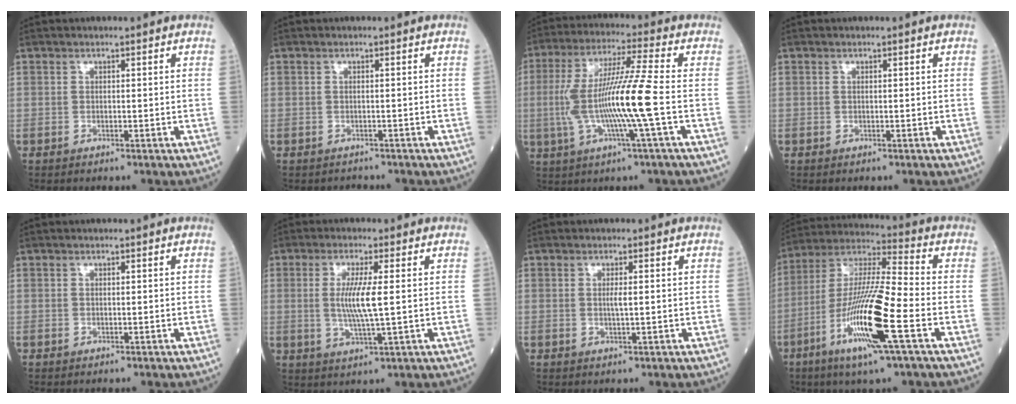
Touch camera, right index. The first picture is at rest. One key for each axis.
{"total": 0.8, "fx": -0.7, "fy": 0.2, "fz": 0.1, "tx": -0.005, "ty": -0.002, "tz": -0.010}
{"total": 12.4, "fx": -1.7, "fy": -0.9, "fz": 12.3, "tx": -0.245, "ty": 0.003, "tz": -0.033}
{"total": 0.0}
{"total": 0.0}
{"total": 6.4, "fx": 0.5, "fy": 0.0, "fz": 6.3, "tx": -0.131, "ty": -0.011, "tz": 0.010}
{"total": 1.6, "fx": 0.1, "fy": -0.1, "fz": 1.6, "tx": -0.033, "ty": -0.002, "tz": 0.002}
{"total": 16.5, "fx": -6.1, "fy": 0.4, "fz": 15.3, "tx": -0.308, "ty": -0.016, "tz": -0.113}